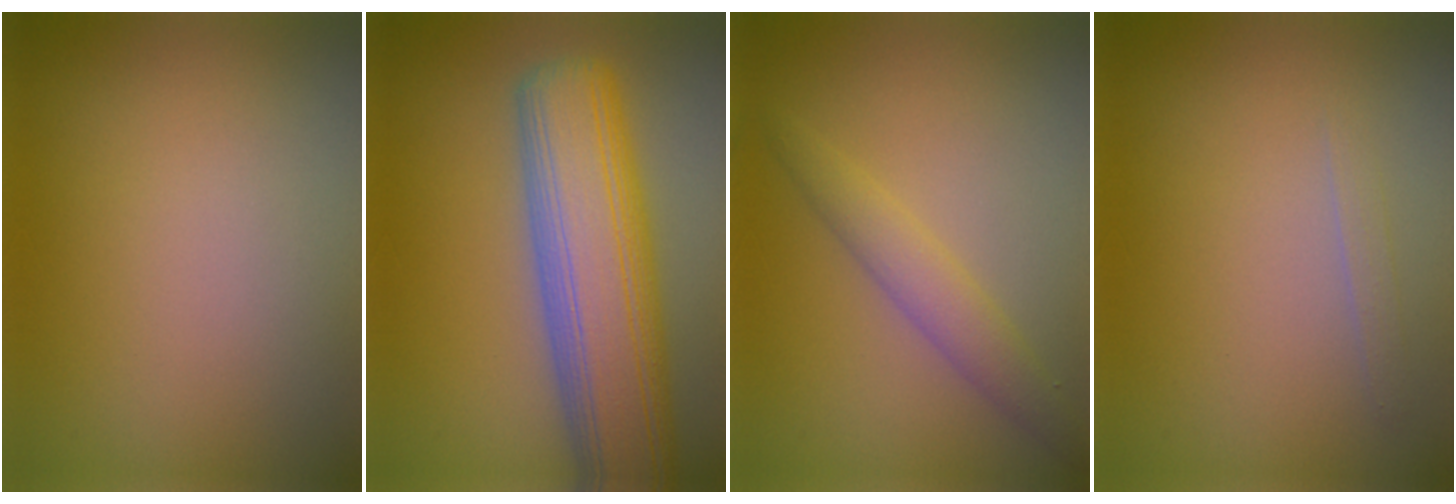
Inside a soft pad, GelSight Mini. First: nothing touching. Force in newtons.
{"total": 11.5, "press": 11.5, "slide": 0.6}
{"total": 2.8, "press": 2.8, "slide": 0.0}
{"total": 0.8, "press": 0.8, "slide": 0.0}